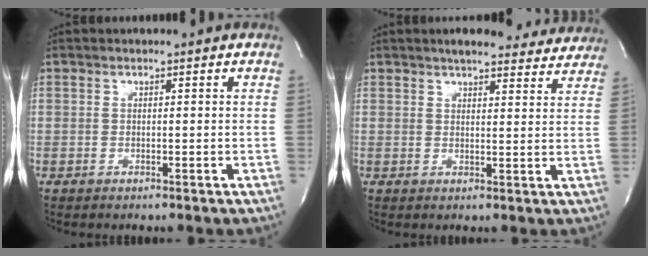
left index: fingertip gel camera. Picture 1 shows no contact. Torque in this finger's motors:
{"motor_torque": [-0.45, -0.53, 0.18, 0.03]}